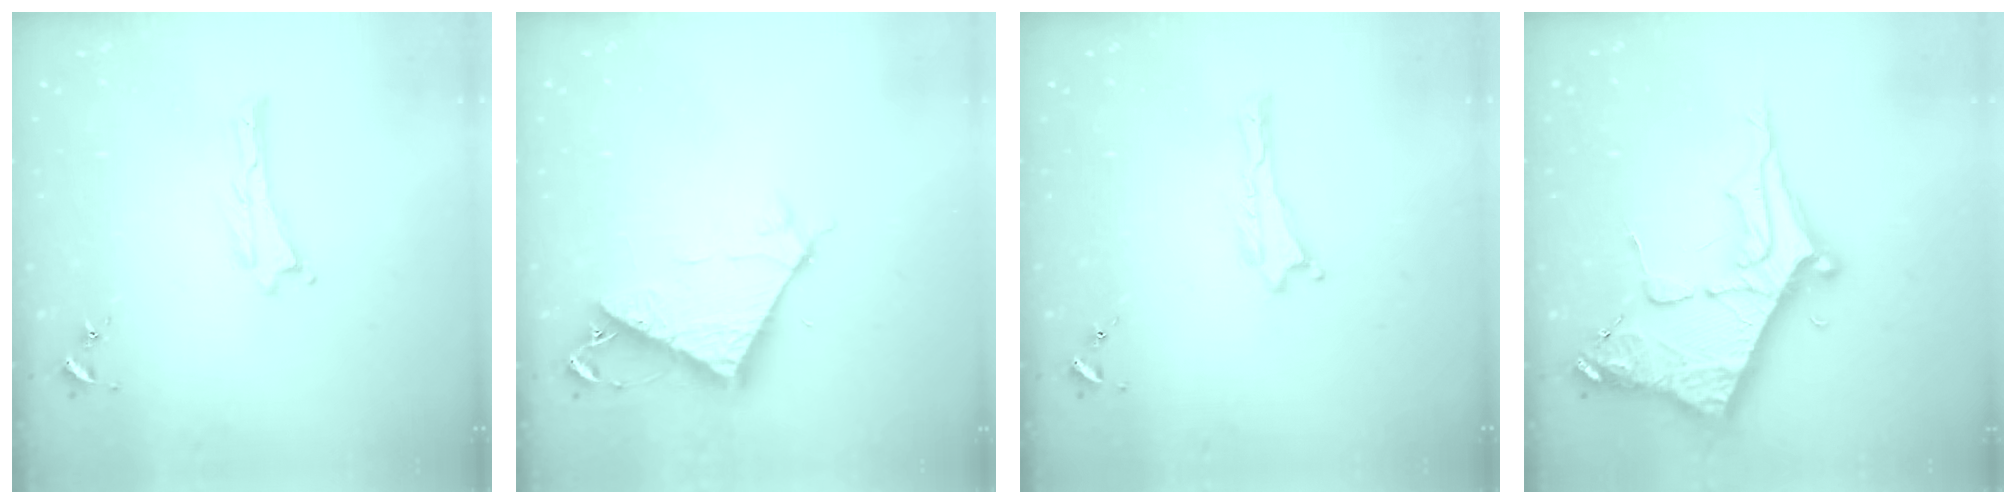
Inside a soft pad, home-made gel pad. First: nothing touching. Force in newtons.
{"total": 7.2, "press": 7.2, "slide": 0.5}
{"total": 0.0}
{"total": 10.1, "press": 10.1, "slide": 1.1}